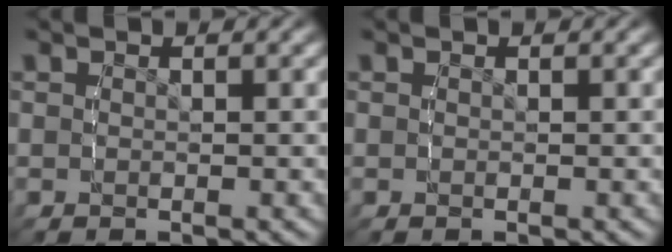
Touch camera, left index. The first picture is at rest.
{"total": 0.0}